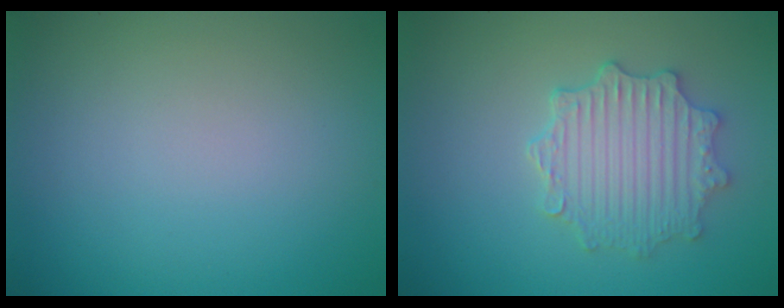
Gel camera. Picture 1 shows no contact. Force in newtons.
{"total": 4.5, "press": 3.8, "slide": 2.4}